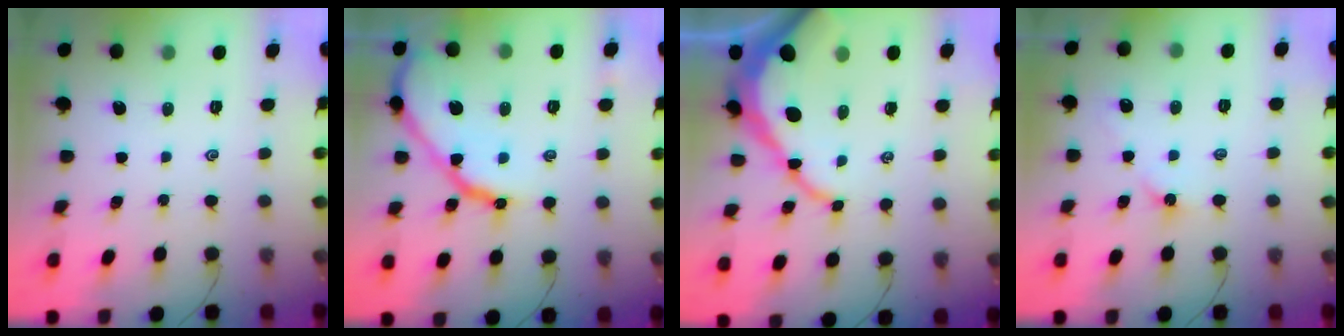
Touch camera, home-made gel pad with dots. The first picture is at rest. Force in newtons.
{"total": 14.1, "press": 14.1, "slide": 1.4}
{"total": 12.0, "press": 11.9, "slide": 1.3}
{"total": 2.6, "press": 2.5, "slide": 0.5}